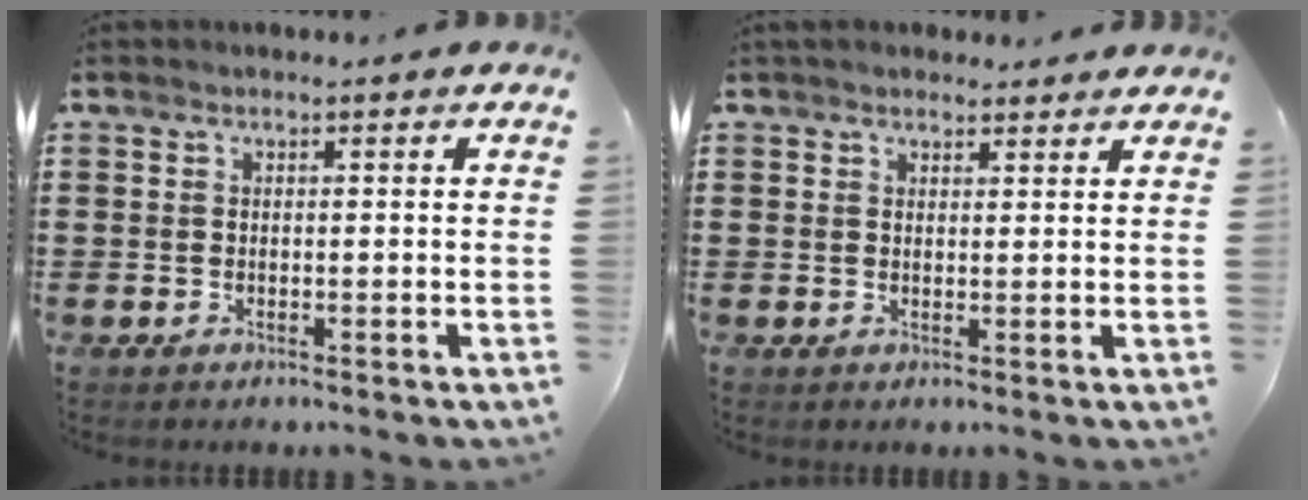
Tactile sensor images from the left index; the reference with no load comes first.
{"total": 2.2, "force": [1.9, 1.1, 0.0], "torque": [0.001, 0.002, 0.034]}